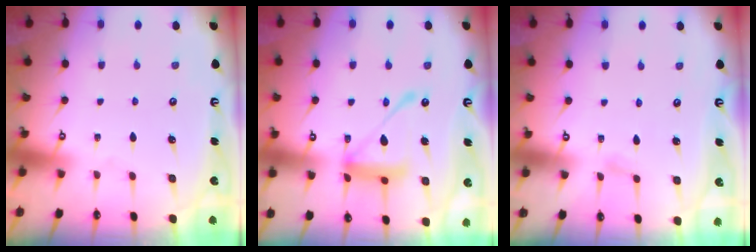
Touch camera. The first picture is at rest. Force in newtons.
{"total": 14.4, "press": 14.4, "slide": 1.4}
{"total": 2.7, "press": 2.6, "slide": 0.4}